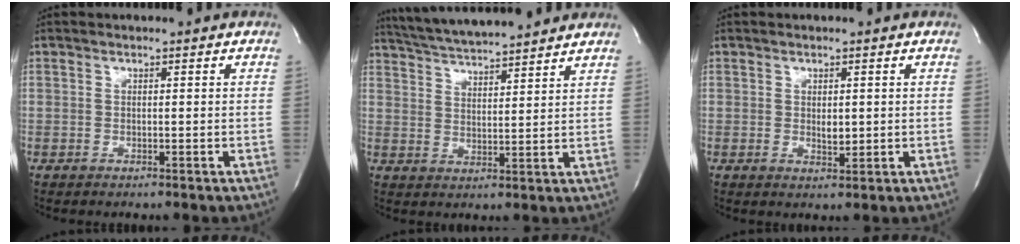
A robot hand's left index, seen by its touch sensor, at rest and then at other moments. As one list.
[{"total": 14.2, "force": [12.9, 1.0, 5.8], "torque": [-0.107, 0.026, 0.201]}, {"total": 1.9, "force": [0.3, 0.9, 1.6], "torque": [-0.026, -0.005, 0.007]}]